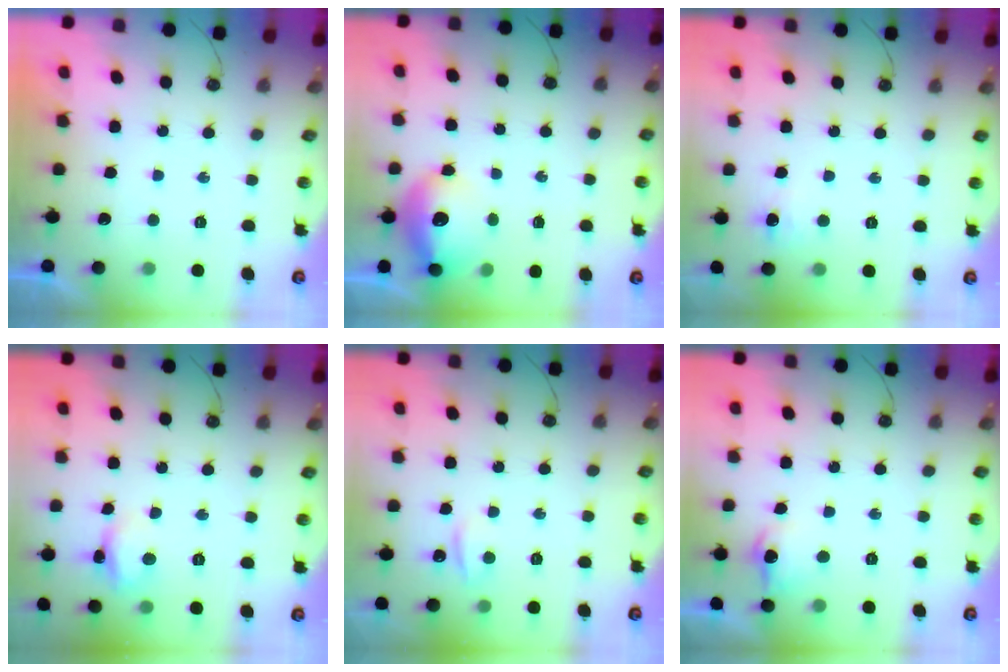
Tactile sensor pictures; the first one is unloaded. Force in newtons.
{"total": 11.9, "press": 11.8, "slide": 1.0}
{"total": 3.2, "press": 3.2, "slide": 0.6}
{"total": 5.5, "press": 5.5, "slide": 0.5}
{"total": 3.7, "press": 3.6, "slide": 0.6}
{"total": 8.4, "press": 8.3, "slide": 0.8}